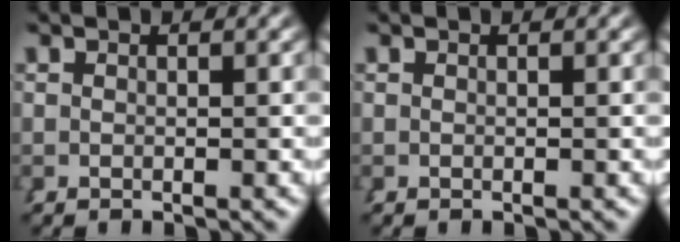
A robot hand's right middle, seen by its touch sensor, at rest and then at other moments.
{"total": 0.0}